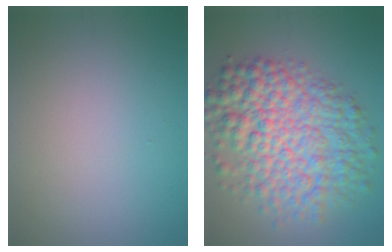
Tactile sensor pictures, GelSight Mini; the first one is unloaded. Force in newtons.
{"total": 9.7, "press": 9.7, "slide": 0.1}